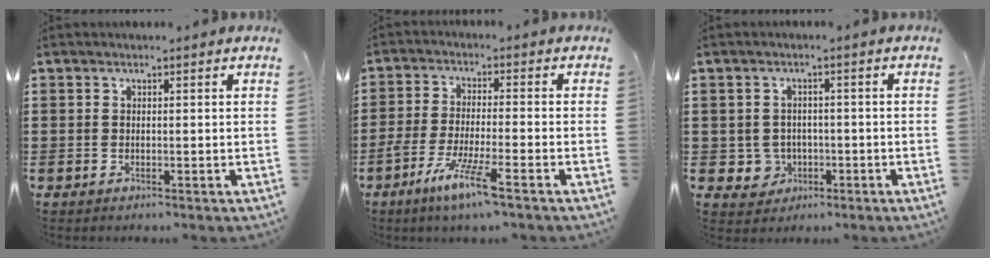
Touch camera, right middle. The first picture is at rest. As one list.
[{"total": 7.3, "force": [-4.9, 0.2, 5.4], "torque": [-0.111, -0.014, -0.094]}, {"total": 2.8, "force": [-0.8, 2.5, 0.9], "torque": [-0.026, 0.001, -0.017]}]